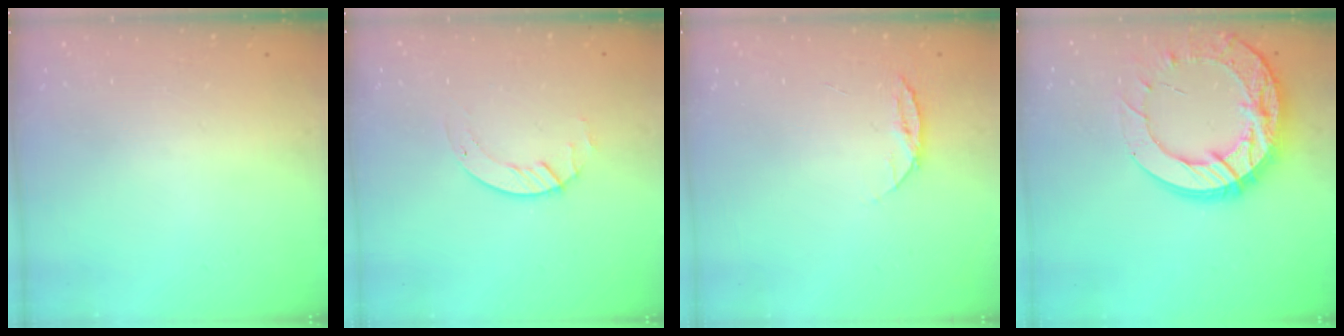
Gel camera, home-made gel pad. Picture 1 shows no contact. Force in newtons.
{"total": 2.6, "press": 2.6, "slide": 0.3}
{"total": 6.6, "press": 6.5, "slide": 0.7}
{"total": 21.2, "press": 21.1, "slide": 2.1}